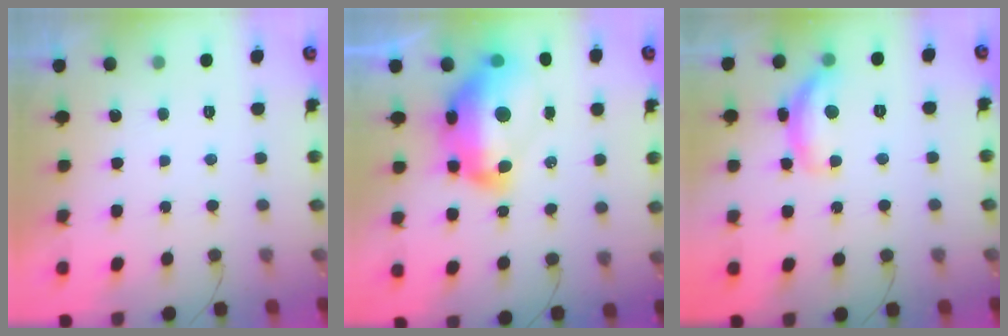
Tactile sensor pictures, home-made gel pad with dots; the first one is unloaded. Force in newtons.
{"total": 20.2, "press": 20.1, "slide": 2.3}
{"total": 12.2, "press": 12.2, "slide": 0.6}